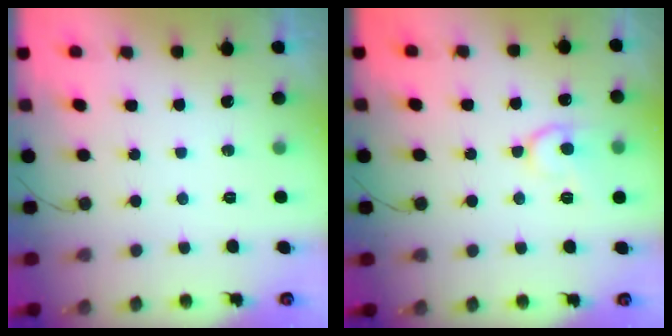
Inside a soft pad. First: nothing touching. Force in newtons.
{"total": 10.3, "press": 10.3, "slide": 1.0}